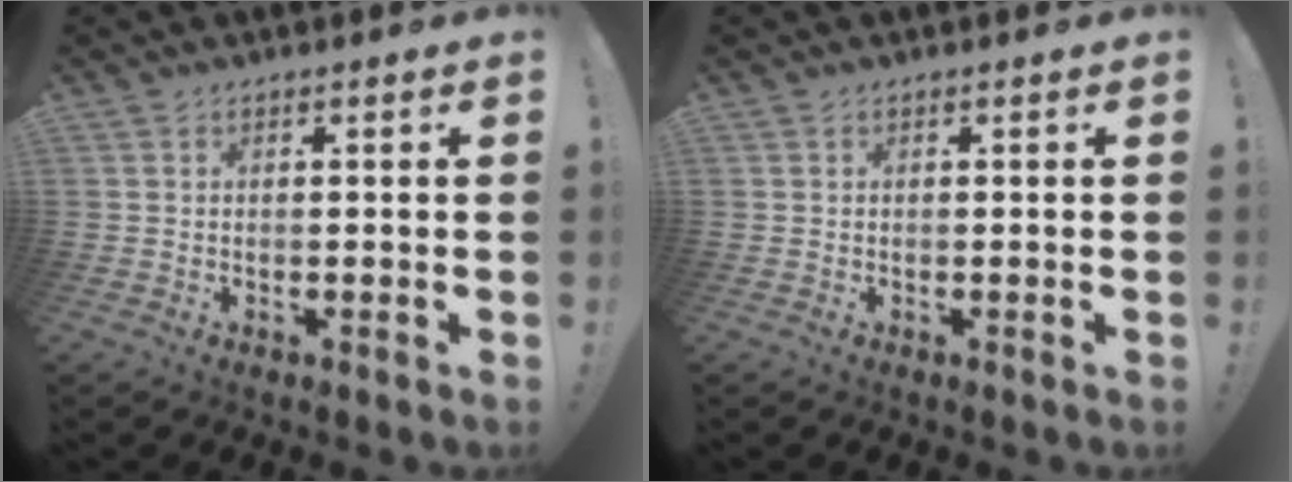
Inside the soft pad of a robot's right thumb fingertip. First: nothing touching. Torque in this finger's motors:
{"motor_torque": [0.00, 0.00, 0.00, 0.00, 0.00]}